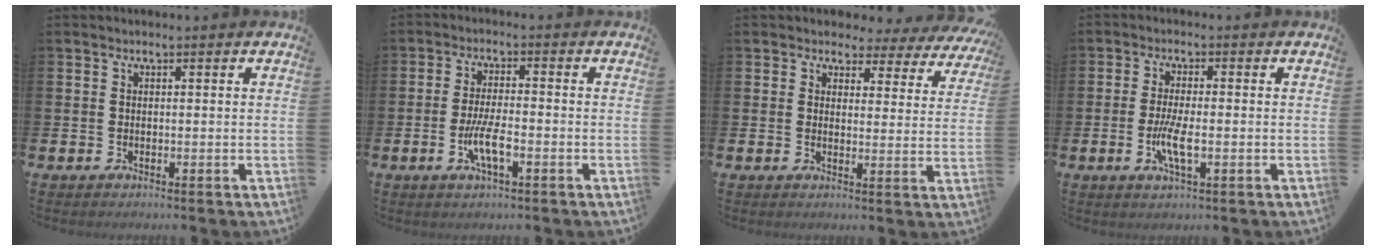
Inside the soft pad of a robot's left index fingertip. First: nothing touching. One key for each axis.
{"total": 4.8, "fx": -1.6, "fy": 1.3, "fz": 4.3, "tx": -0.080, "ty": -0.002, "tz": -0.033}
{"total": 2.6, "fx": 2.1, "fy": 1.6, "fz": 0.3, "tx": -0.012, "ty": -0.025, "tz": 0.027}
{"total": 4.2, "fx": -1.0, "fy": 1.1, "fz": 3.9, "tx": -0.069, "ty": -0.002, "tz": -0.020}